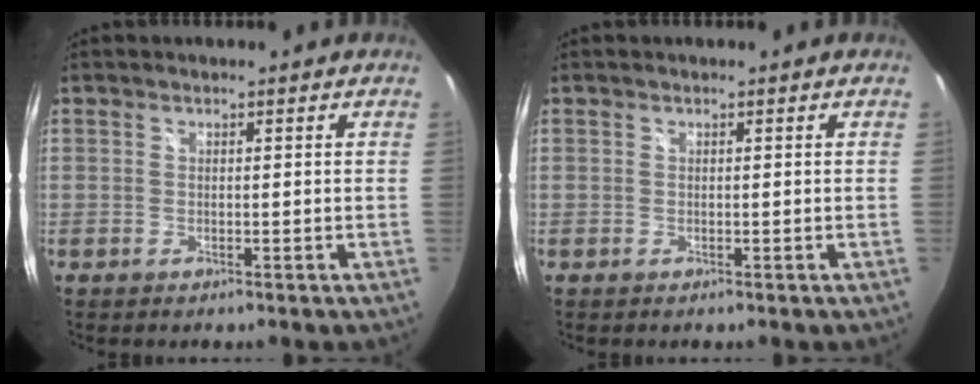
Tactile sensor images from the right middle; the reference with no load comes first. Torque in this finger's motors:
{"motor_torque": [0.00, 0.00, 0.00, 0.01]}